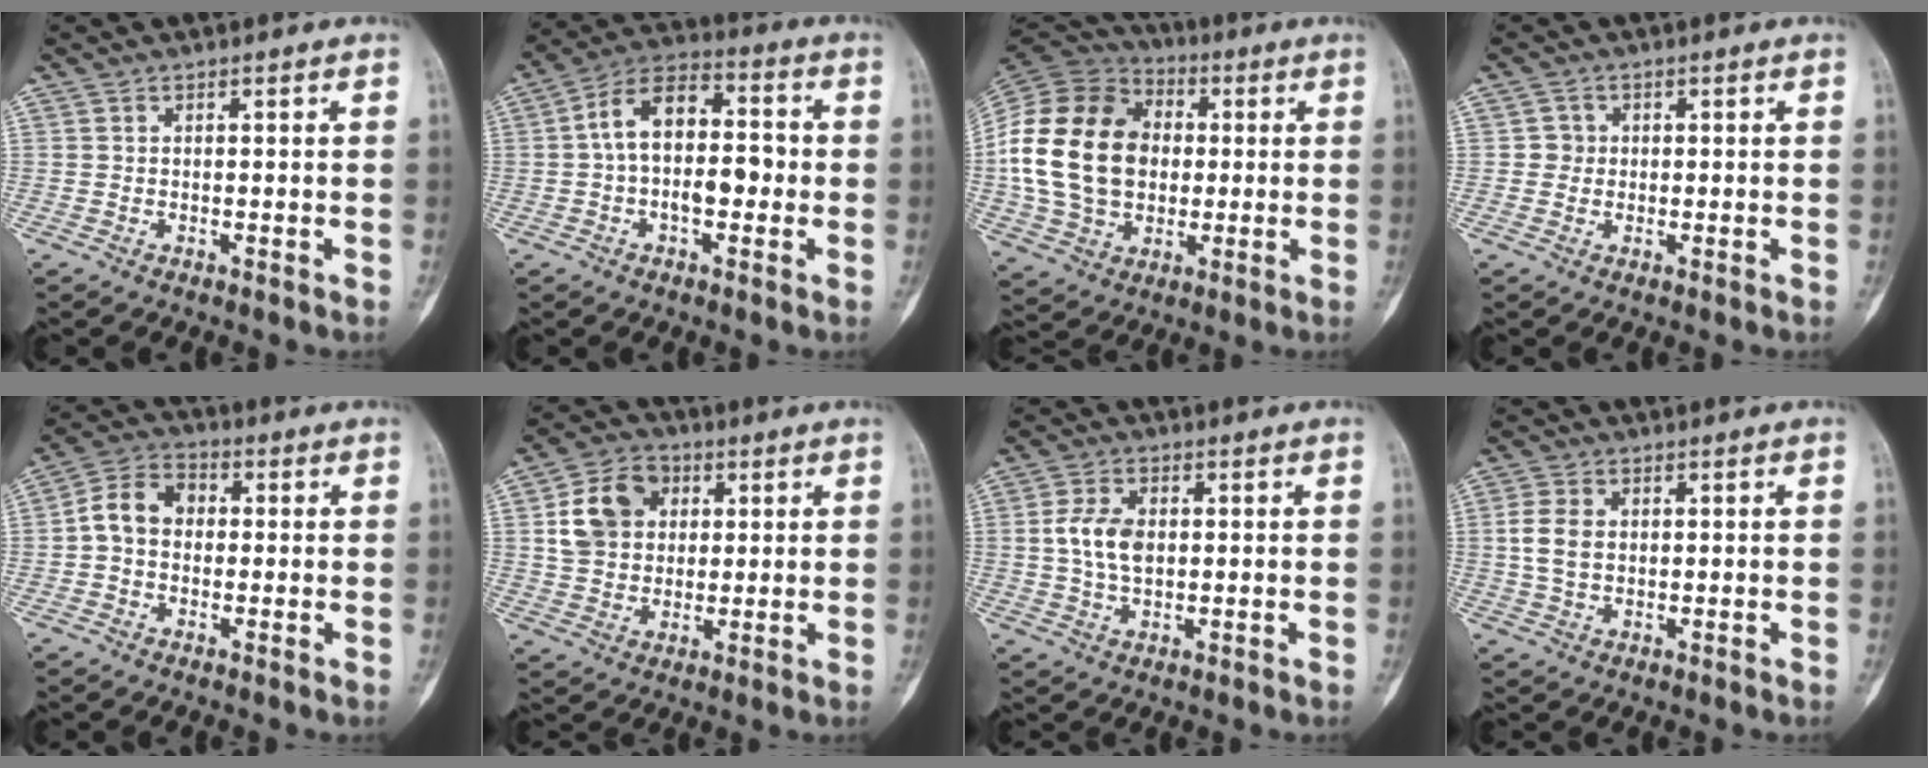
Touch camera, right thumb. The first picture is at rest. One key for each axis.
{"total": 12.0, "fx": -0.6, "fy": 7.0, "fz": 9.7, "tx": -0.153, "ty": 0.039, "tz": -0.021}
{"total": 22.6, "fx": 0.6, "fy": 17.1, "fz": 14.8, "tx": -0.281, "ty": 0.021, "tz": 0.020}
{"total": 2.0, "fx": 0.0, "fy": 2.0, "fz": 0.3, "tx": 0.008, "ty": 0.007, "tz": -0.003}
{"total": 7.8, "fx": -0.1, "fy": 6.1, "fz": 4.8, "tx": -0.073, "ty": 0.029, "tz": -0.016}
{"total": 10.9, "fx": 2.6, "fy": 8.8, "fz": 6.0, "tx": -0.084, "ty": 0.005, "tz": 0.043}
{"total": 6.7, "fx": 0.6, "fy": 4.1, "fz": 5.3, "tx": -0.104, "ty": 0.004, "tz": 0.010}
{"total": 5.1, "fx": 0.6, "fy": 3.5, "fz": 3.7, "tx": -0.079, "ty": 0.003, "tz": 0.013}